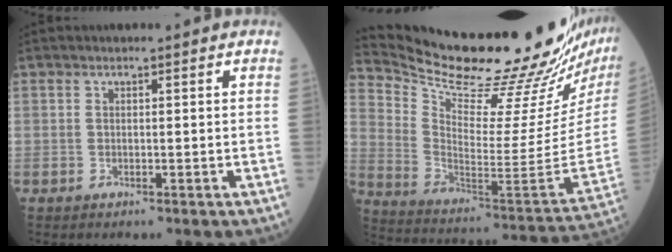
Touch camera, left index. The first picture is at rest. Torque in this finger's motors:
{"motor_torque": [-0.21, -0.30, 0.23, 0.02]}